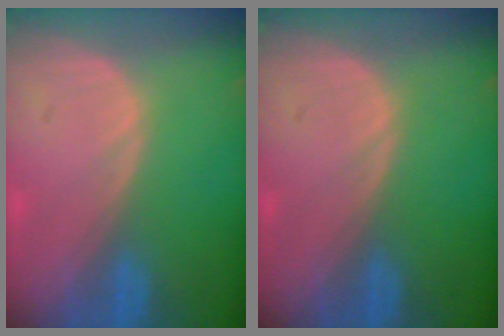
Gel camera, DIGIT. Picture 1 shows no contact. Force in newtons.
{"total": 0.0}